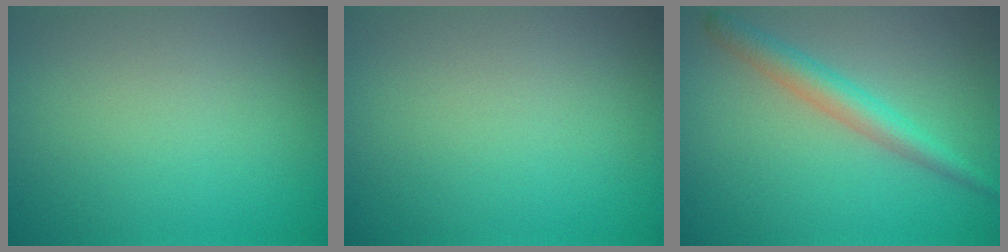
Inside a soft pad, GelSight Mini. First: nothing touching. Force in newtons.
{"total": 0.0}
{"total": 3.0, "press": 3.0, "slide": 0.1}